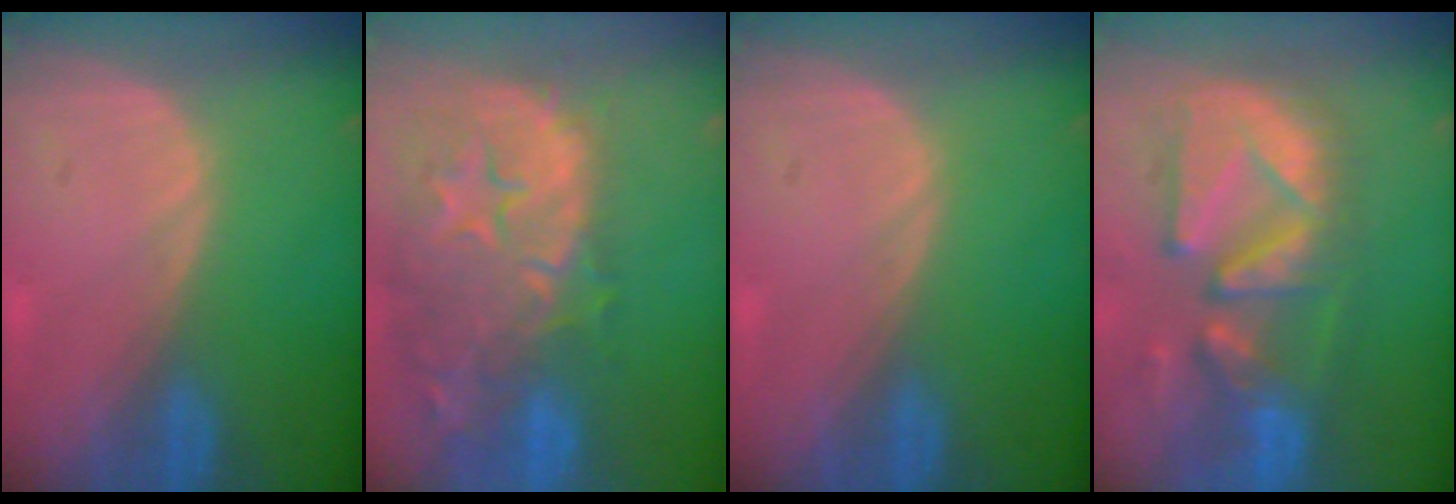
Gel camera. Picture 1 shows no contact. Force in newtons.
{"total": 15.1, "press": 12.0, "slide": 9.1}
{"total": 0.0}
{"total": 12.3, "press": 11.0, "slide": 5.6}